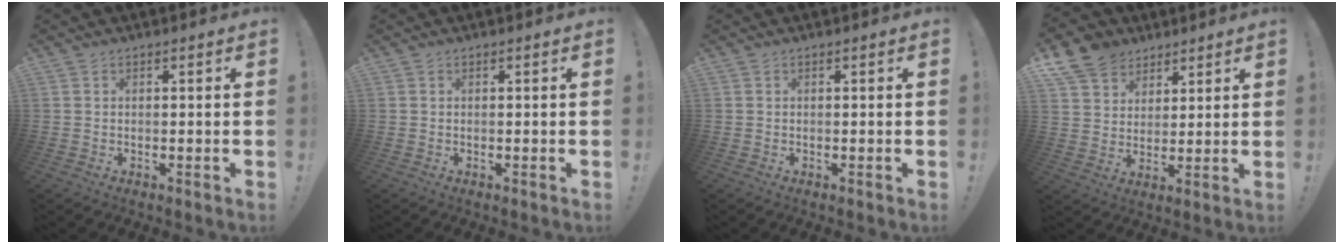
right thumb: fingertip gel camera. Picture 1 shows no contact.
{"total": 0.0}
{"total": 0.0}
{"total": 10.2, "force": [6.9, 7.3, 2.2], "torque": [-0.042, -0.048, 0.139]}